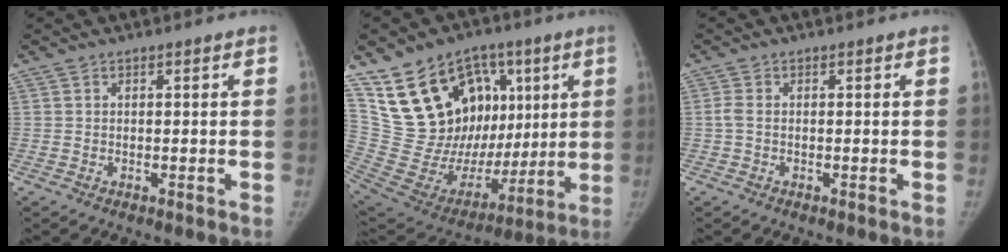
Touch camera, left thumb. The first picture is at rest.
{"total": 26.5, "force": [9.5, 18.2, 16.9], "torque": [-0.234, 0.006, 0.182]}
{"total": 1.5, "force": [-0.2, 0.8, 1.3], "torque": [-0.032, -0.001, -0.008]}